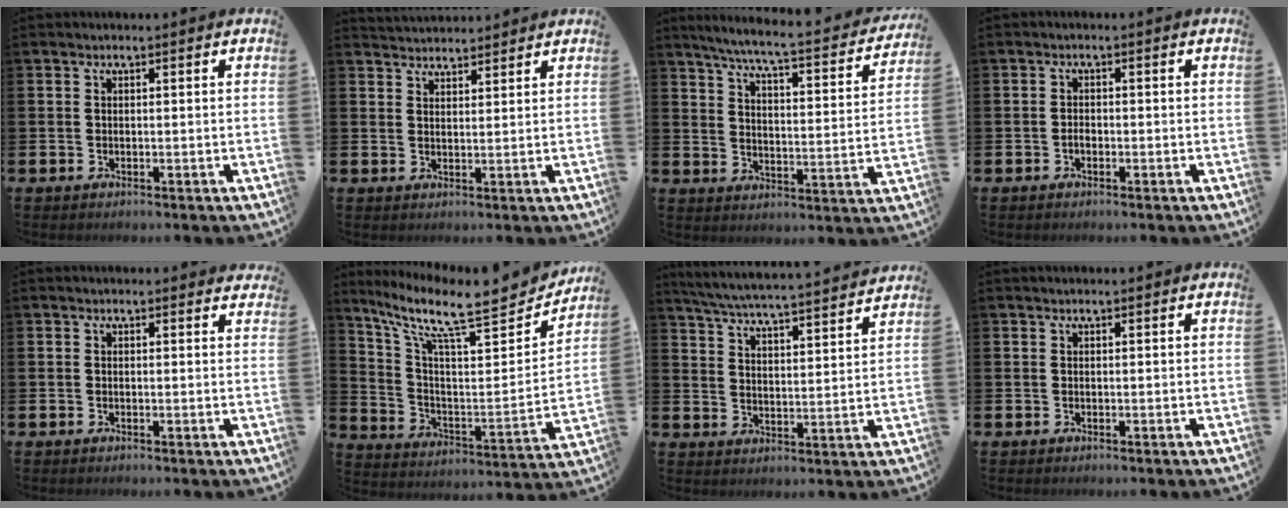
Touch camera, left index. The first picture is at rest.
{"total": 3.0, "force": [3.0, 0.6, -0.2], "torque": [0.005, -0.015, 0.054]}
{"total": 6.0, "force": [5.3, 0.1, 2.8], "torque": [-0.066, -0.049, 0.079]}
{"total": 1.1, "force": [-0.5, 0.7, 0.7], "torque": [-0.005, -0.003, -0.013]}
{"total": 0.6, "force": [0.6, 0.2, 0.1], "torque": [0.006, -0.001, 0.009]}
{"total": 11.2, "force": [9.2, 2.6, 5.9], "torque": [-0.129, -0.075, 0.143]}
{"total": 6.0, "force": [5.8, -0.1, 1.6], "torque": [-0.050, -0.049, 0.097]}
{"total": 0.0}